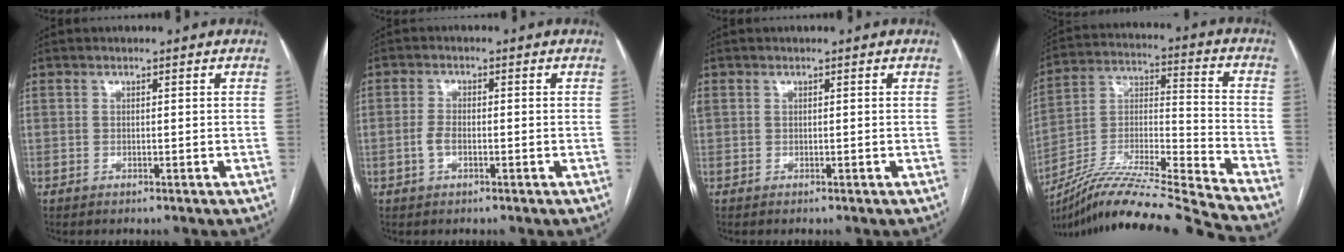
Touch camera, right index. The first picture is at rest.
{"total": 2.6, "force": [-0.8, 1.3, 2.2], "torque": [-0.049, 0.003, -0.015]}
{"total": 1.2, "force": [0.5, 0.9, 0.5], "torque": [-0.019, 0.019, 0.013]}
{"total": 22.2, "force": [-19.7, -2.3, 10.0], "torque": [-0.190, -0.015, -0.342]}